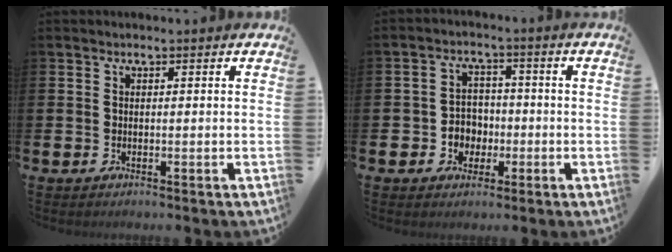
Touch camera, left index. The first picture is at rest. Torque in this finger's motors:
{"motor_torque": [0.47, 0.42, 0.08, 0.06]}